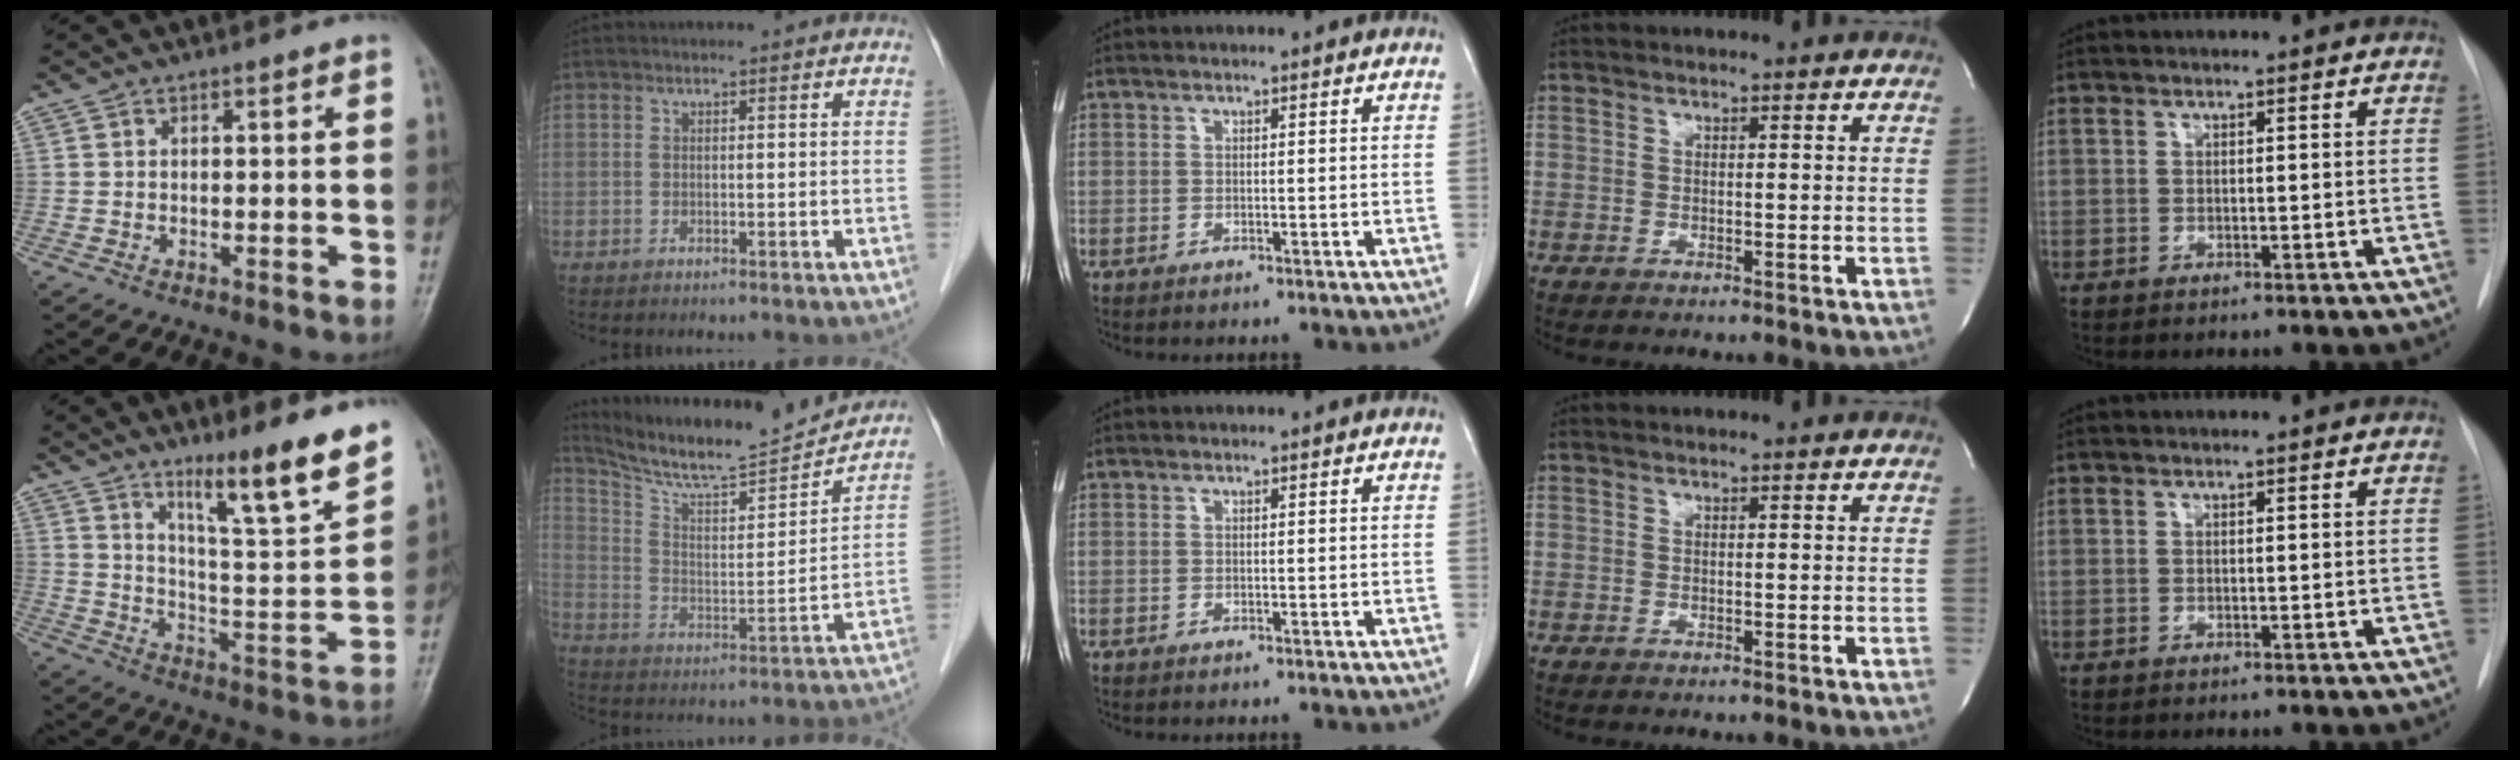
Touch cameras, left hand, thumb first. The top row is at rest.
{"thumb": {"total": 15.0, "force": [10.7, 1.2, 10.5], "torque": [-0.147, -0.076, 0.176]}, "index": {"total": 16.8, "force": [16.0, 0.5, 5.1], "torque": [-0.100, -0.010, 0.259]}}